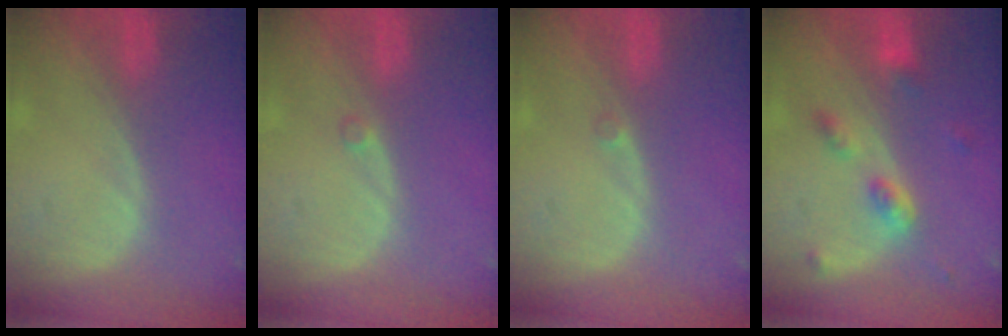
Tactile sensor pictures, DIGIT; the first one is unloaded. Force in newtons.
{"total": 0.6, "press": 0.6, "slide": 0.1}
{"total": 0.7, "press": 0.6, "slide": 0.3}
{"total": 4.2, "press": 4.1, "slide": 0.8}